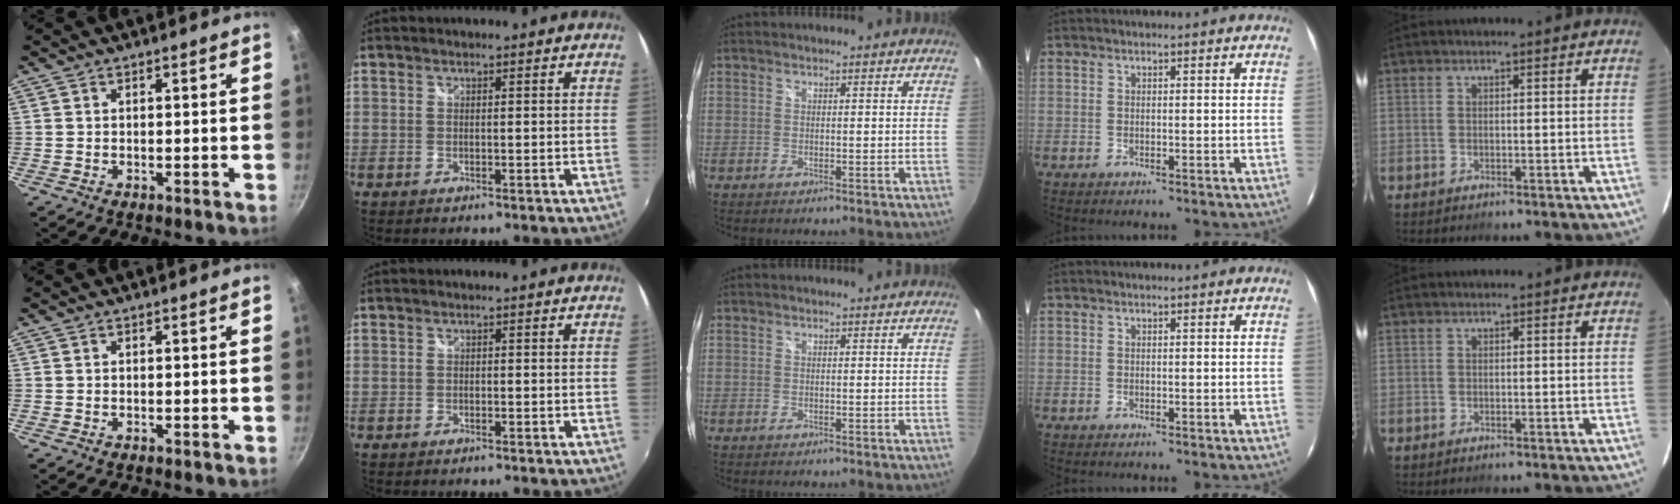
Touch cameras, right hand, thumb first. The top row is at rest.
{}